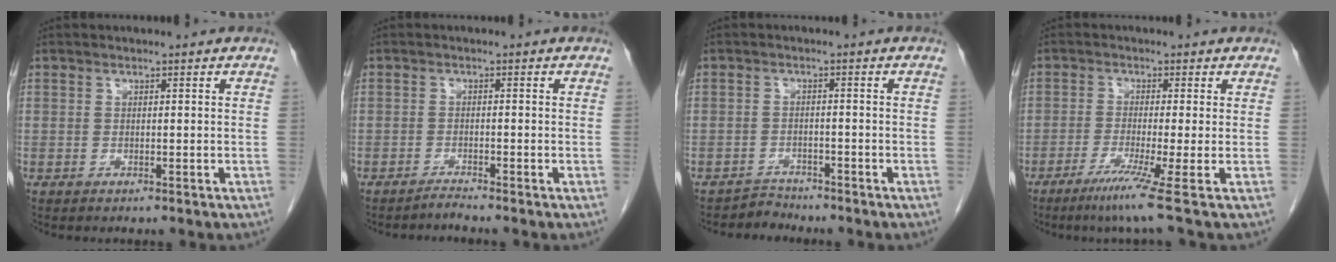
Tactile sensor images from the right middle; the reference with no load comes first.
{"total": 1.3, "force": [-1.2, -0.5, 0.0], "torque": [0.003, -0.005, -0.022]}
{"total": 2.3, "force": [-2.0, 0.3, -1.1], "torque": [0.027, -0.005, -0.036]}
{"total": 6.1, "force": [-3.7, -1.8, 4.6], "torque": [-0.076, -0.020, -0.071]}